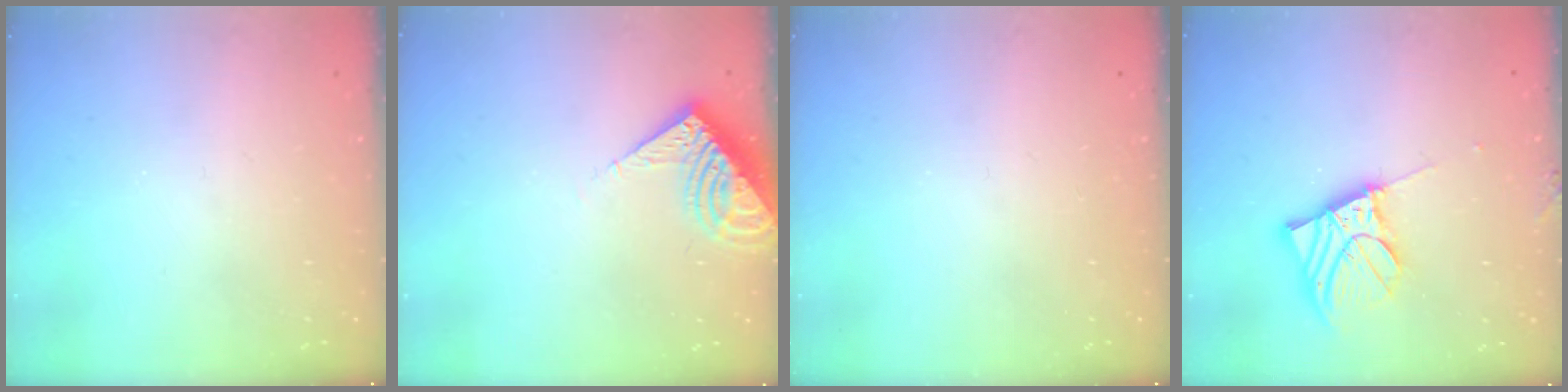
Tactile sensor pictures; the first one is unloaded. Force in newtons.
{"total": 9.6, "press": 9.5, "slide": 1.0}
{"total": 0.0}
{"total": 12.6, "press": 12.4, "slide": 2.0}